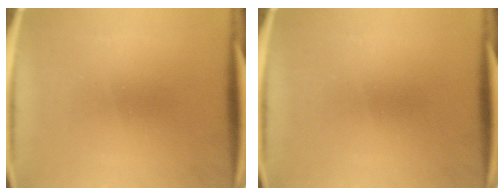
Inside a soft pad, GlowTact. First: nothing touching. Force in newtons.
{"total": 0.0}